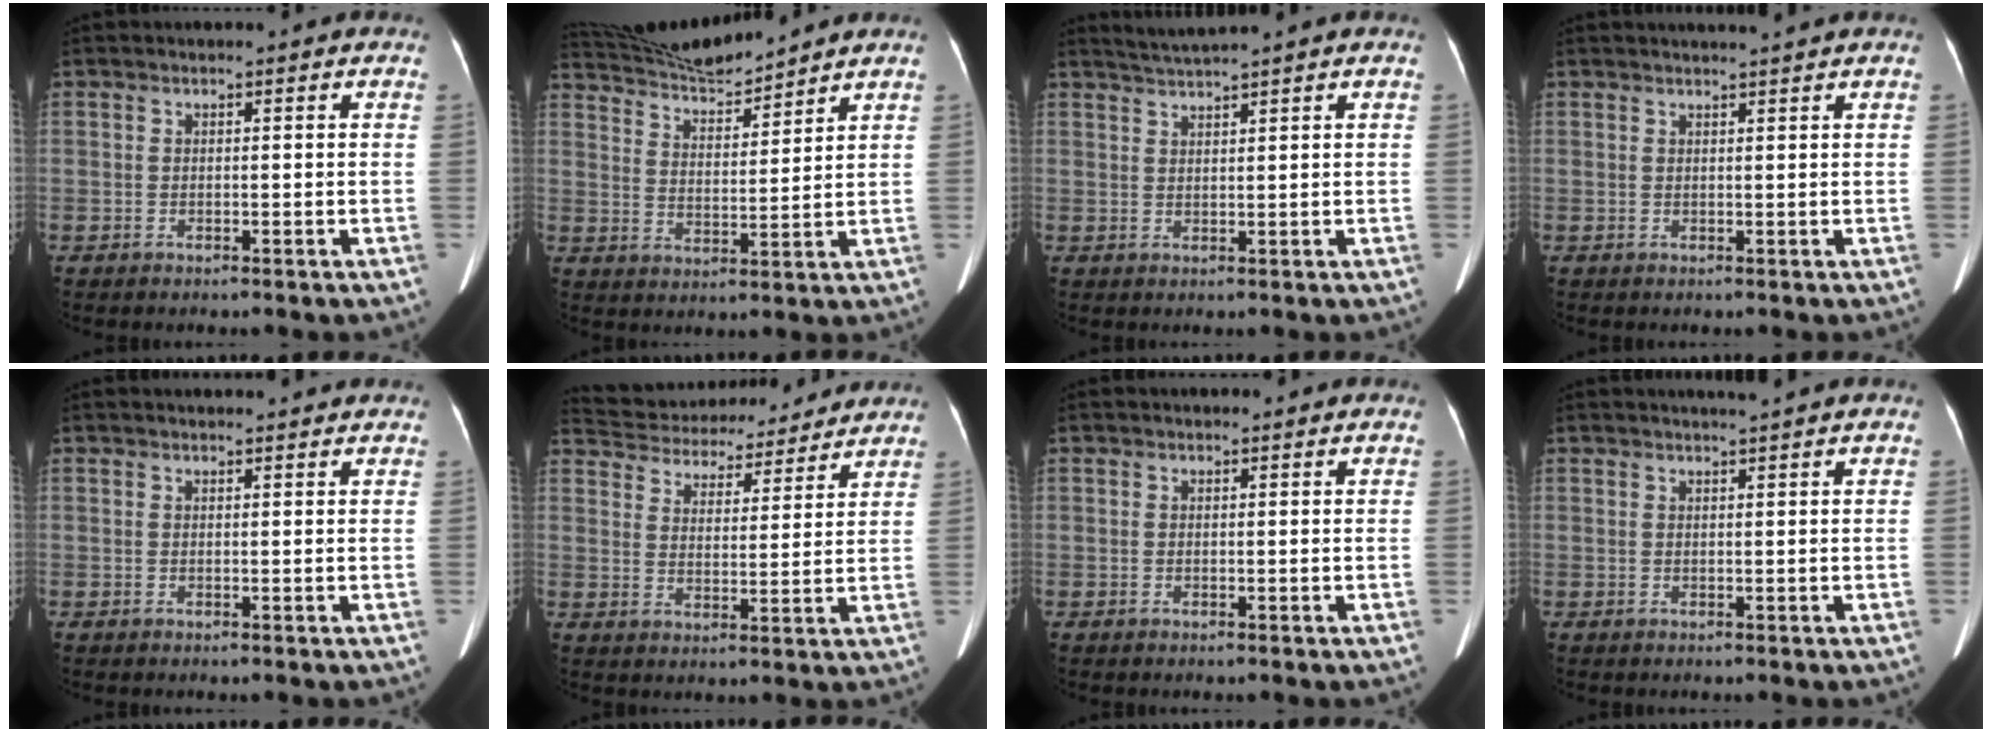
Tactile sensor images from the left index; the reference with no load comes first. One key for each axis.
{"total": 10.3, "fx": 10.0, "fy": -0.2, "fz": 2.4, "tx": -0.057, "ty": 0.006, "tz": 0.182}
{"total": 3.0, "fx": 2.6, "fy": -1.3, "fz": 0.5, "tx": -0.015, "ty": 0.005, "tz": 0.055}
{"total": 2.9, "fx": 2.7, "fy": -0.8, "fz": 0.9, "tx": -0.011, "ty": 0.009, "tz": 0.041}
{"total": 5.5, "fx": 5.2, "fy": 0.5, "fz": 1.4, "tx": -0.018, "ty": 0.023, "tz": 0.057}
{"total": 18.1, "fx": 16.8, "fy": 4.8, "fz": 4.7, "tx": -0.092, "ty": 0.027, "tz": 0.241}
{"total": 2.2, "fx": 2.1, "fy": 0.4, "fz": 0.7, "tx": -0.010, "ty": 0.018, "tz": 0.025}
{"total": 2.2, "fx": 1.9, "fy": -0.7, "fz": 0.7, "tx": -0.007, "ty": 0.004, "tz": 0.034}